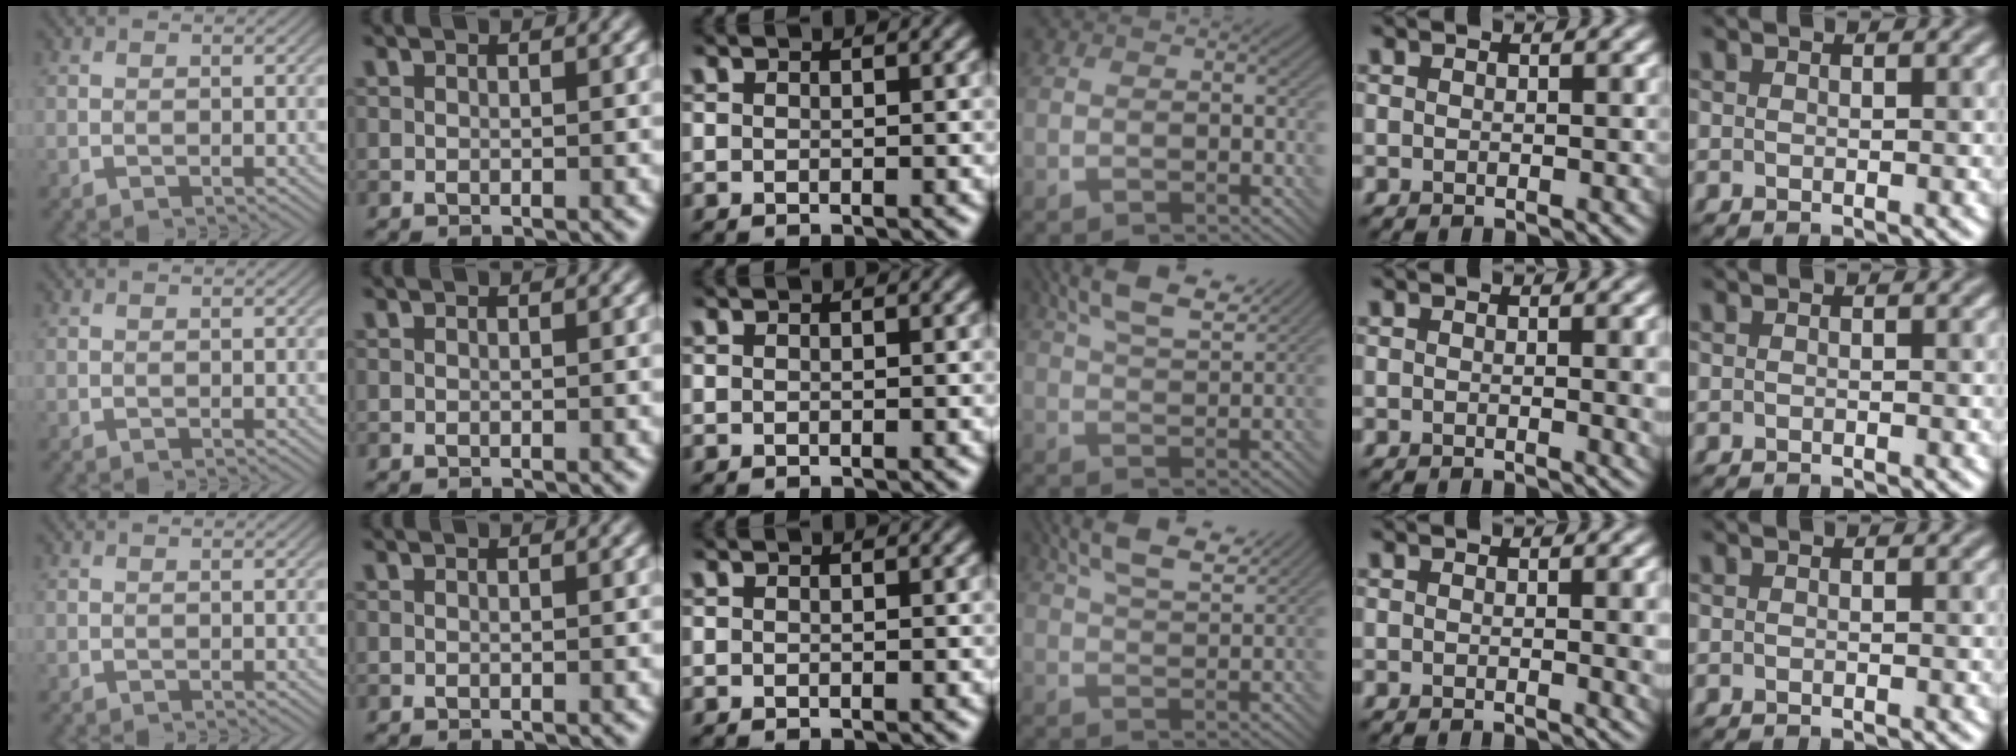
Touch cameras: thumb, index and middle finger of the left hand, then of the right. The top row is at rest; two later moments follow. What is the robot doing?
{"motion": "insert", "object": "bottle cap"}